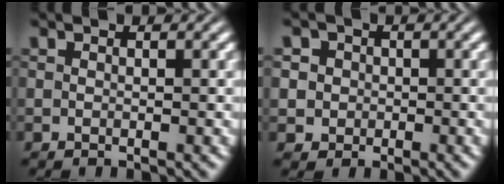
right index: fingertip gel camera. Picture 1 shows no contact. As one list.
[{"total": 5.4, "force": [0.1, 5.1, 1.9], "torque": [-0.045, -0.015, 0.000]}]